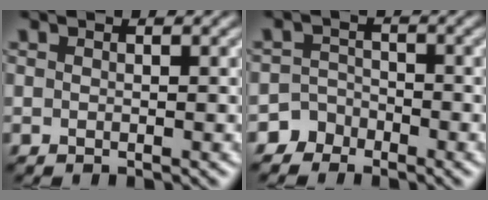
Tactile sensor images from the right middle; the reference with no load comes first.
{"total": 3.2, "force": [-2.5, 2.0, -0.2], "torque": [0.033, 0.008, -0.049]}